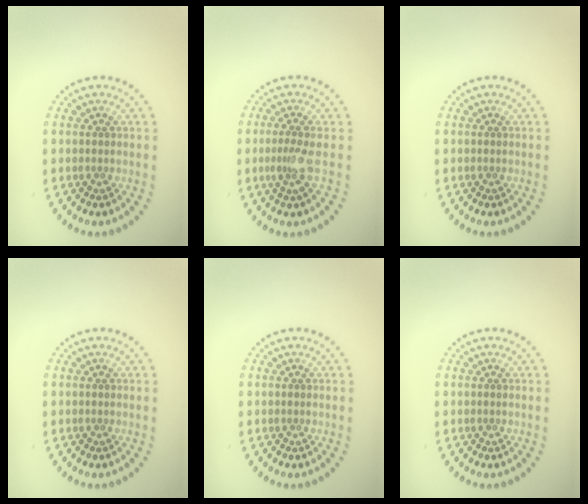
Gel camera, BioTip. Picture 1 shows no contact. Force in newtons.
{"total": 2.0, "press": 1.5, "slide": 1.3}
{"total": 0.0}
{"total": 0.0}
{"total": 0.0}
{"total": 0.0}